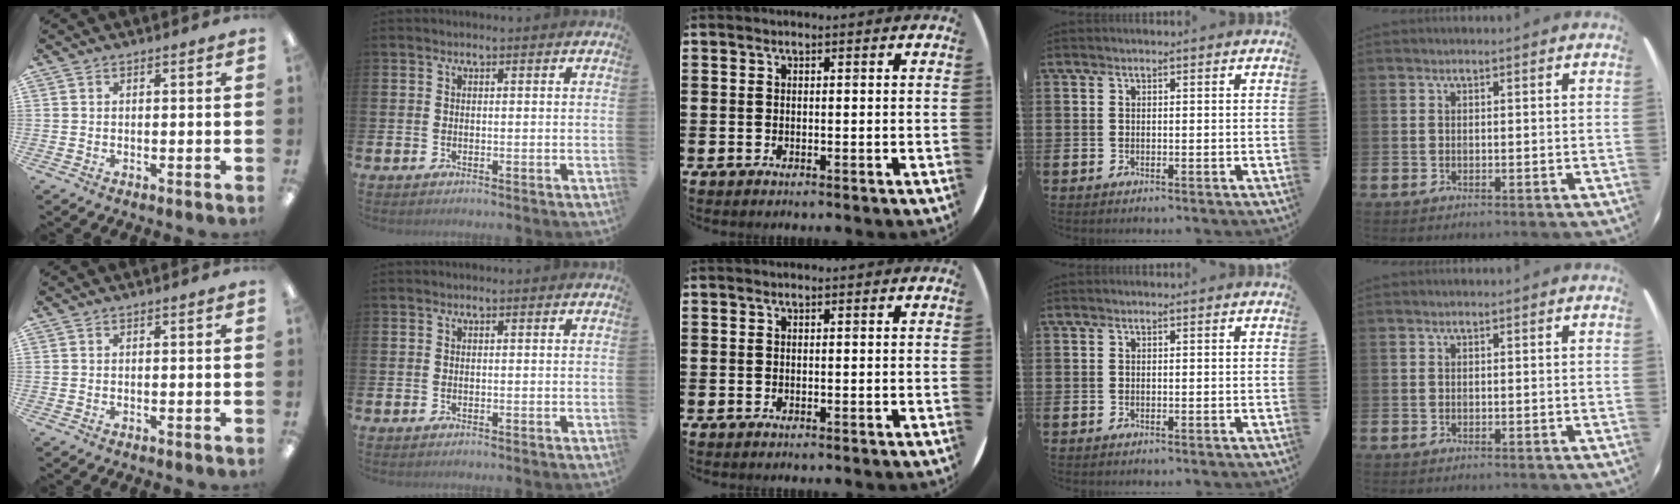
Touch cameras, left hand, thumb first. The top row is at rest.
{}